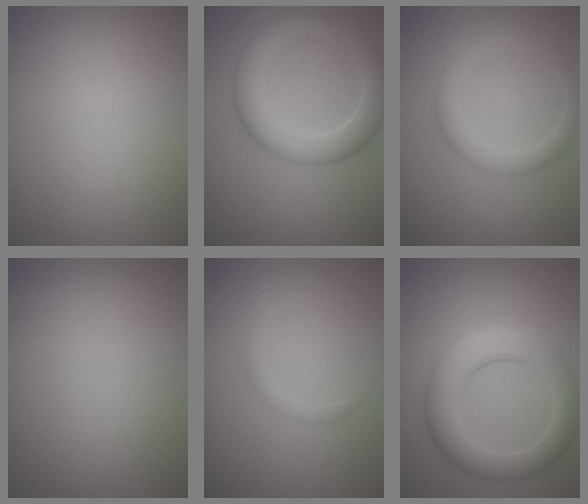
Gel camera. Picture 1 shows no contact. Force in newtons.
{"total": 5.7, "press": 5.7, "slide": 0.4}
{"total": 2.8, "press": 2.8, "slide": 0.1}
{"total": 0.0}
{"total": 0.9, "press": 0.9, "slide": 0.1}
{"total": 5.4, "press": 5.4, "slide": 0.1}